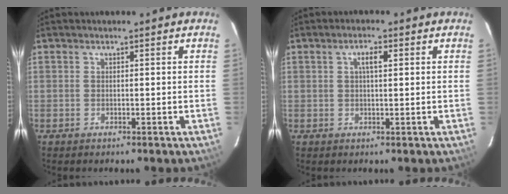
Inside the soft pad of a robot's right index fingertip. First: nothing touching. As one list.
[{"total": 2.6, "force": [0.8, 0.8, 2.3], "torque": [-0.043, 0.007, 0.013]}]